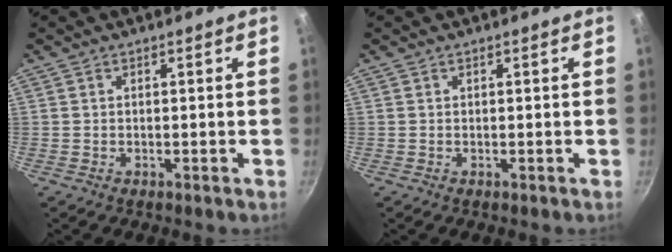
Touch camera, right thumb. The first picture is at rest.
{"total": 0.0}